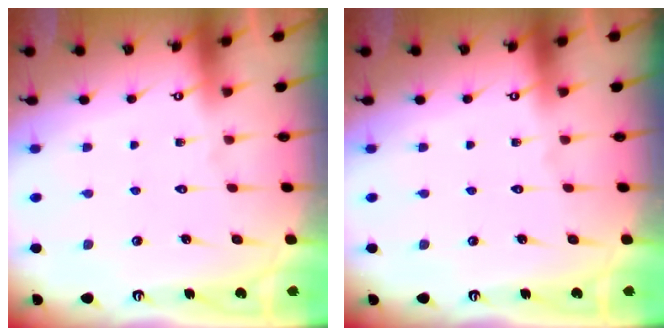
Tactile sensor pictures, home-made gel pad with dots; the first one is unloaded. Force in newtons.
{"total": 0.0}